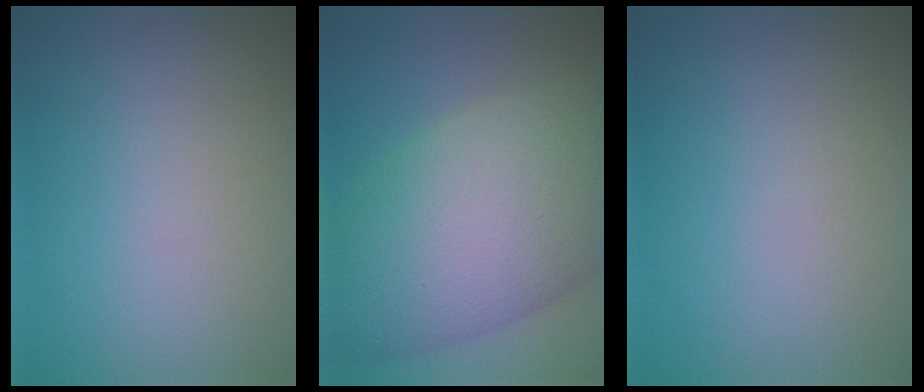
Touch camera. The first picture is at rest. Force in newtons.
{"total": 13.8, "press": 13.8, "slide": 0.7}
{"total": 0.0}